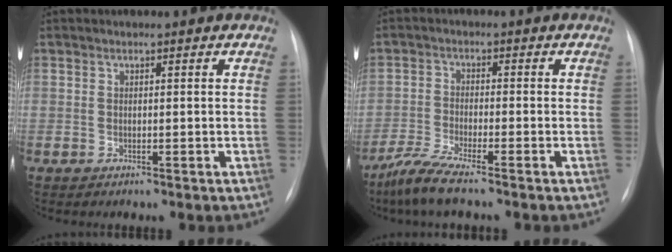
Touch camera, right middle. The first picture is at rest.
{"total": 5.2, "force": [-4.2, -0.1, 3.0], "torque": [-0.074, -0.020, -0.088]}